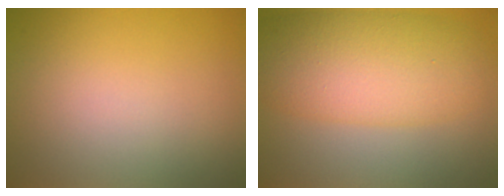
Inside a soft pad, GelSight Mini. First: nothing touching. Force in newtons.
{"total": 8.0, "press": 8.0, "slide": 0.2}